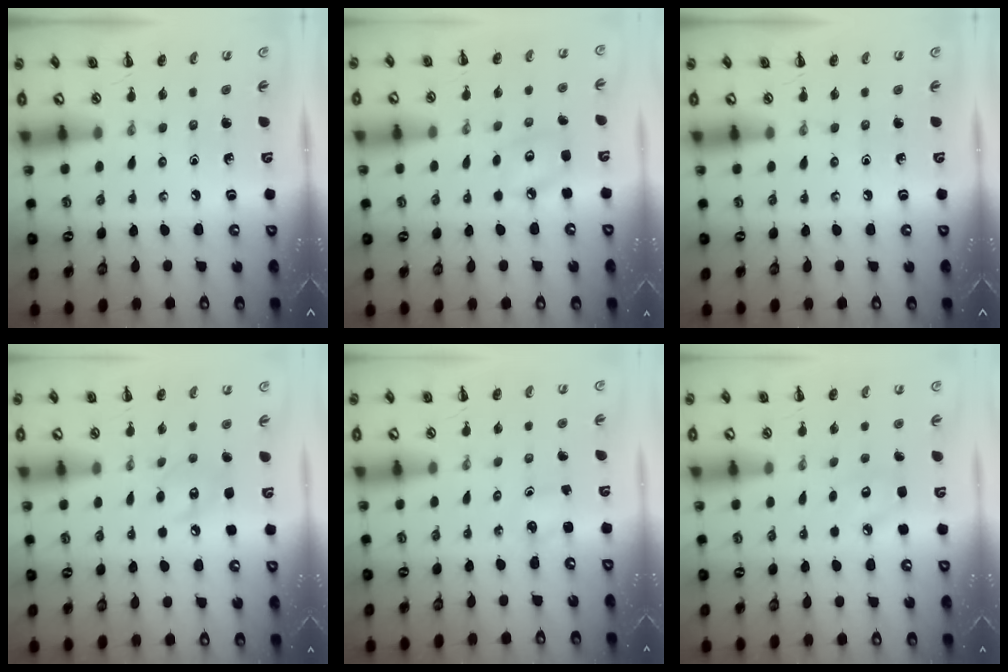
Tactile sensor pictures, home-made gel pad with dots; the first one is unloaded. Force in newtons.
{"total": 5.7, "press": 5.6, "slide": 1.0}
{"total": 0.0}
{"total": 6.8, "press": 6.7, "slide": 0.6}
{"total": 1.4, "press": 1.3, "slide": 0.2}
{"total": 5.8, "press": 5.6, "slide": 1.6}